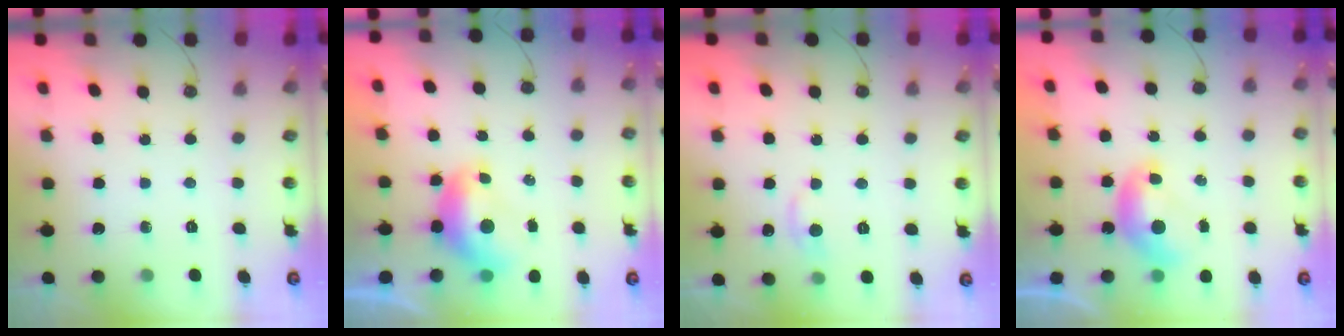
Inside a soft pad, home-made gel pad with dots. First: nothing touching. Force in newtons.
{"total": 1.3, "press": 1.0, "slide": 0.8}
{"total": 0.7, "press": 0.4, "slide": 0.6}
{"total": 0.0}